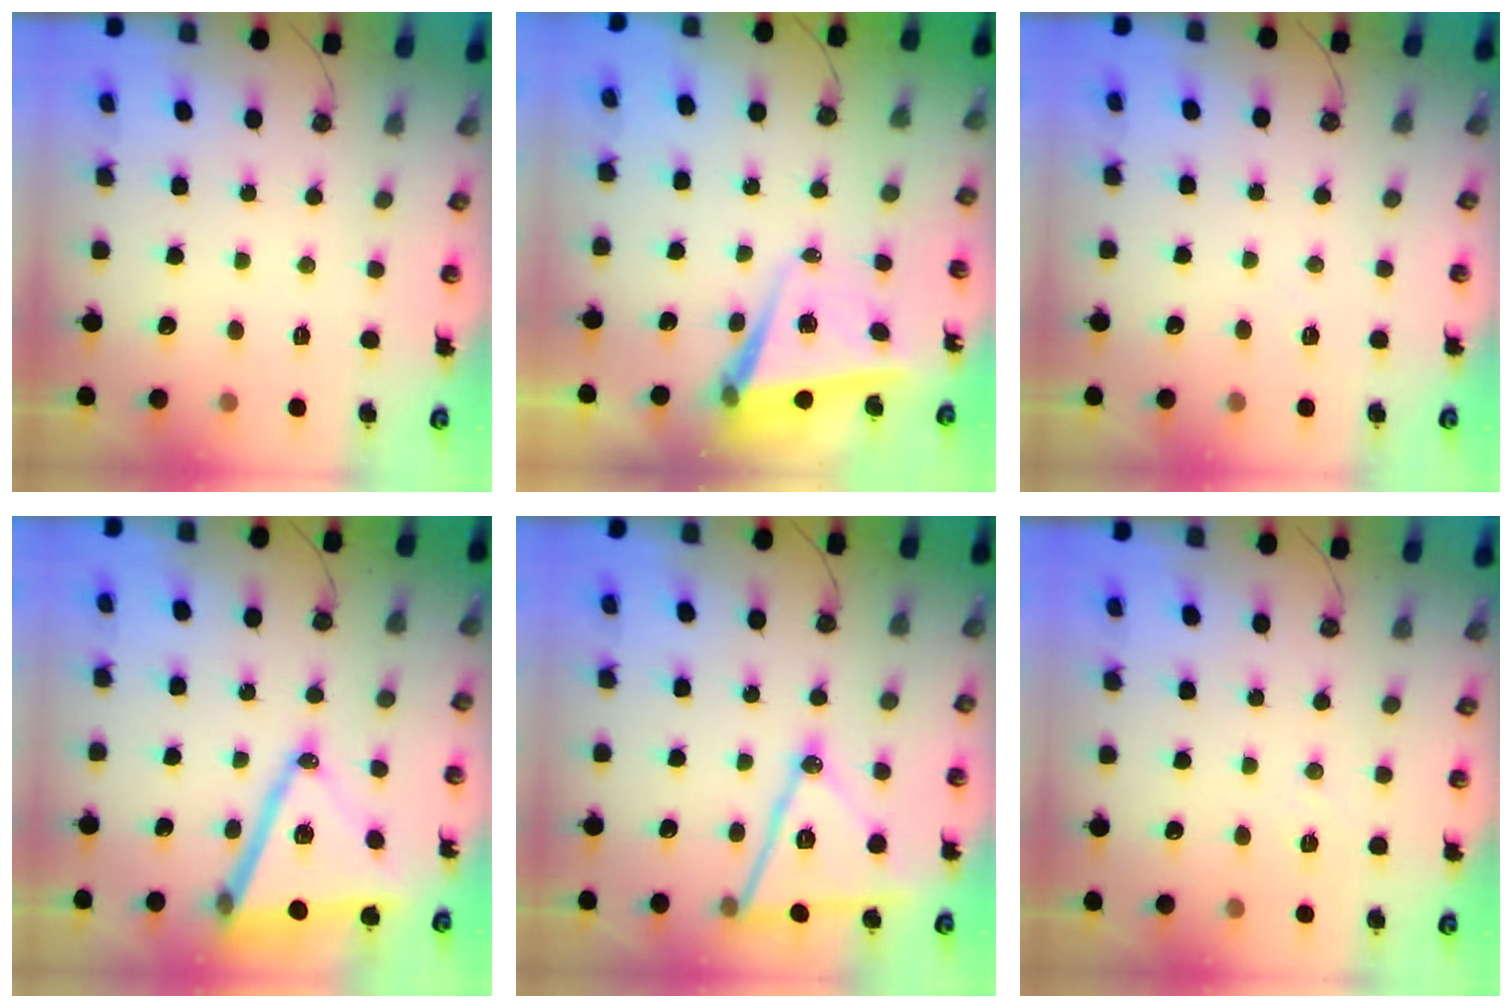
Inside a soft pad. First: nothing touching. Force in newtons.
{"total": 6.4, "press": 5.8, "slide": 2.6}
{"total": 5.6, "press": 3.4, "slide": 4.4}
{"total": 18.6, "press": 18.2, "slide": 3.7}
{"total": 15.5, "press": 15.0, "slide": 3.8}
{"total": 6.4, "press": 4.6, "slide": 4.5}